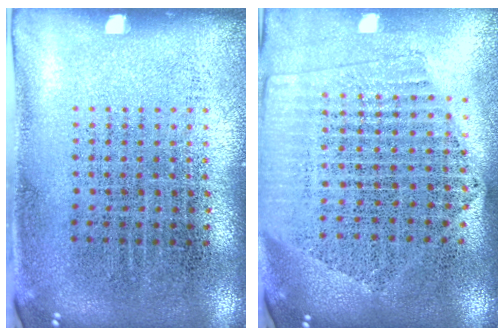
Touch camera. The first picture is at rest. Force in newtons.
{"total": 2.1, "press": 1.9, "slide": 0.9}